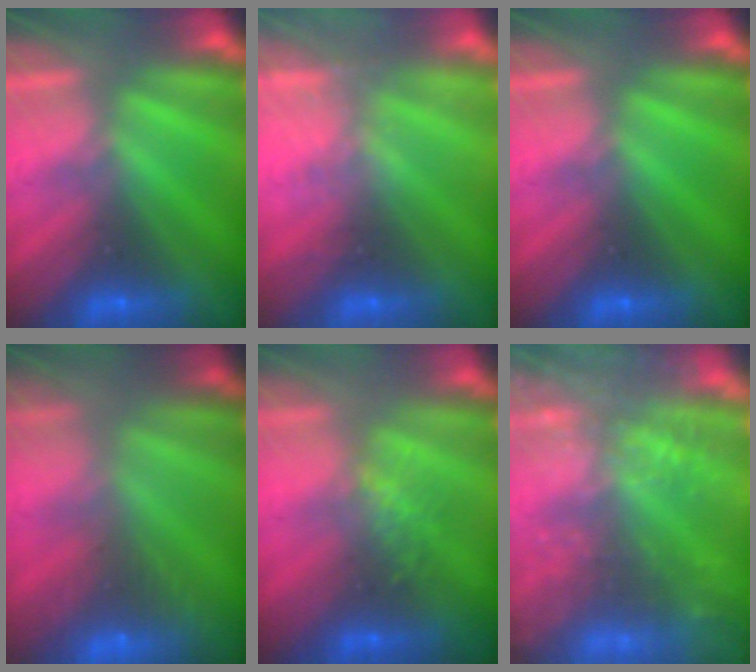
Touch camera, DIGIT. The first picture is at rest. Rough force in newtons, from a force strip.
{"total": 2.3}
{"total": 0.0}
{"total": 6.4}
{"total": 2.6}
{"total": 6.5}